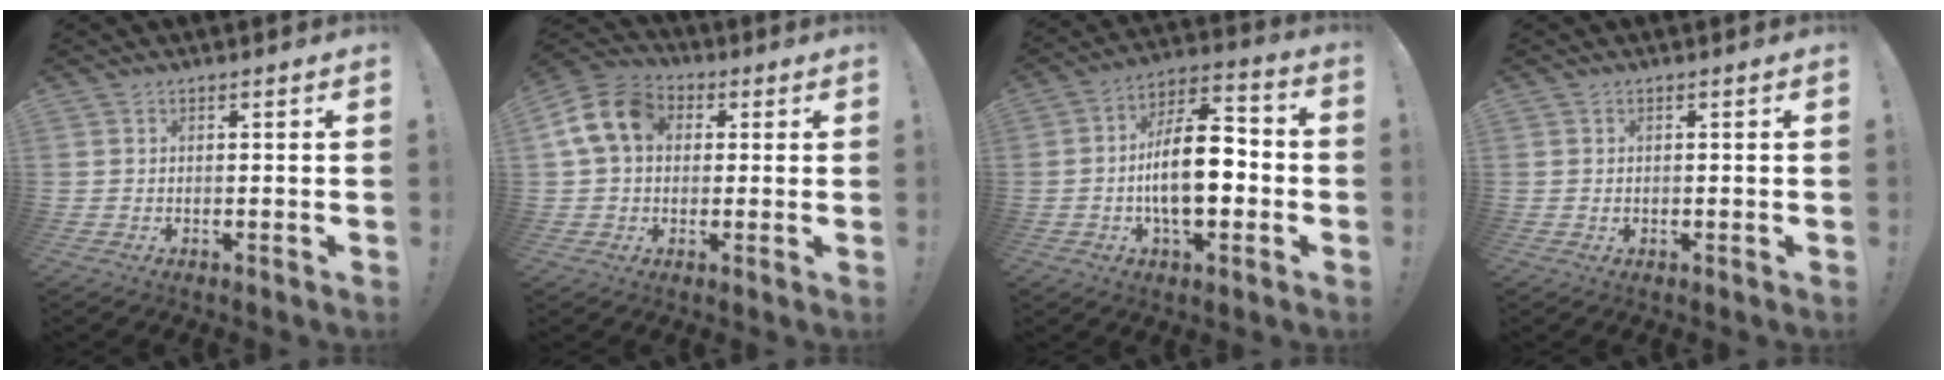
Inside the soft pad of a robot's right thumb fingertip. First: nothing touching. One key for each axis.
{"total": 13.5, "fx": 3.3, "fy": 10.2, "fz": 8.1, "tx": -0.148, "ty": 0.009, "tz": 0.069}
{"total": 17.6, "fx": -3.3, "fy": 8.4, "fz": 15.1, "tx": -0.259, "ty": 0.016, "tz": -0.058}
{"total": 0.0}